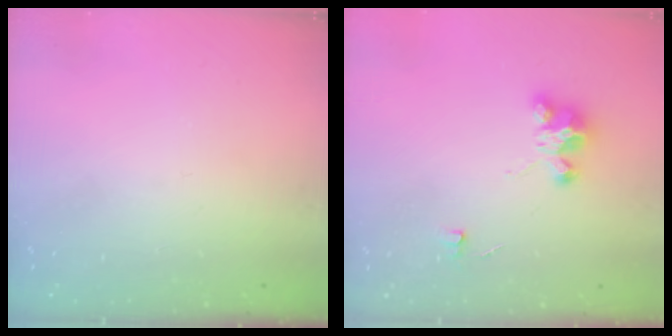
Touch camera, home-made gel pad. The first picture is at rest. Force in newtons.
{"total": 4.9, "press": 4.8, "slide": 0.2}